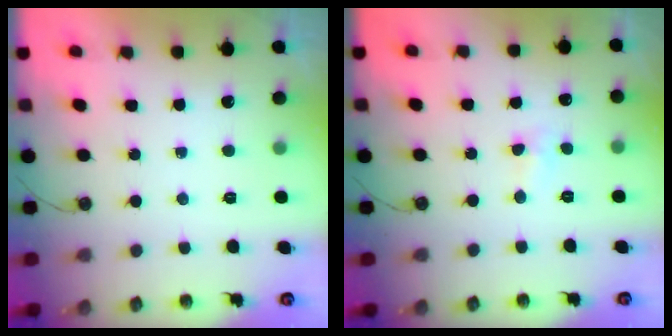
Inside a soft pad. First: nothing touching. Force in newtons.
{"total": 2.9, "press": 2.9, "slide": 0.4}